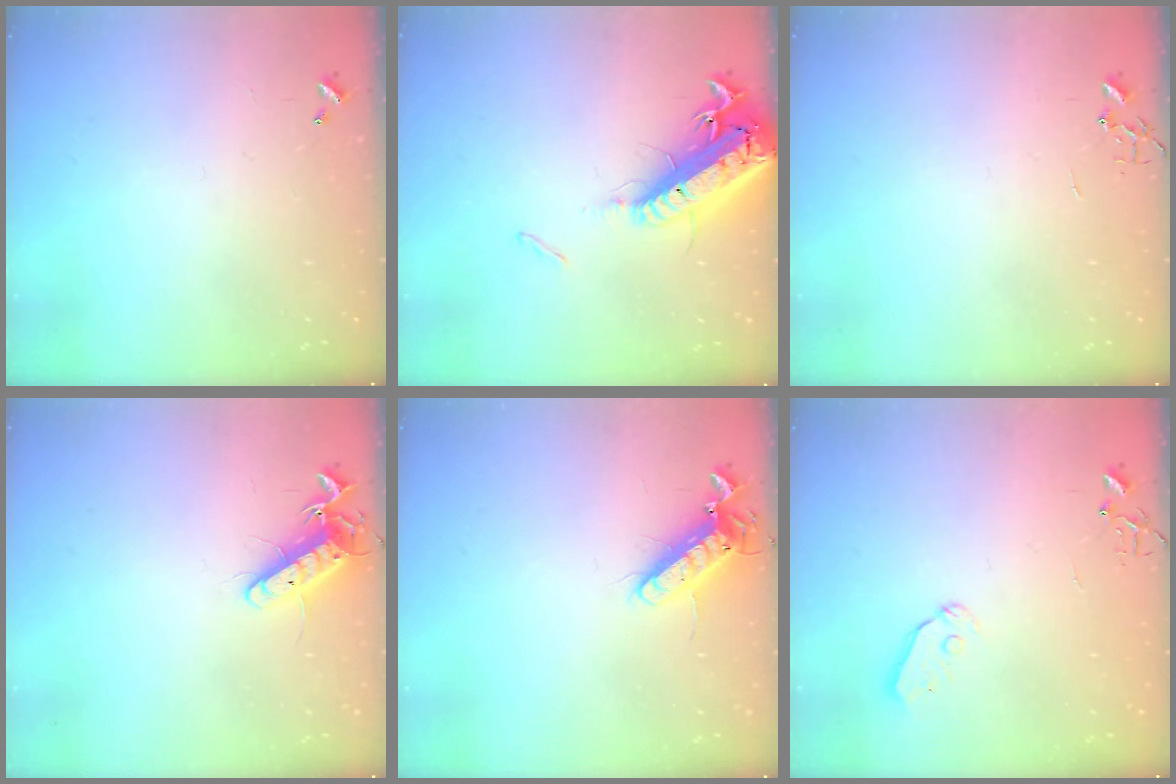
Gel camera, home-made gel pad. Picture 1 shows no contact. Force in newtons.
{"total": 19.7, "press": 19.2, "slide": 4.1}
{"total": 0.0}
{"total": 12.0, "press": 11.9, "slide": 1.2}
{"total": 12.3, "press": 12.1, "slide": 2.1}
{"total": 4.9, "press": 4.8, "slide": 0.8}